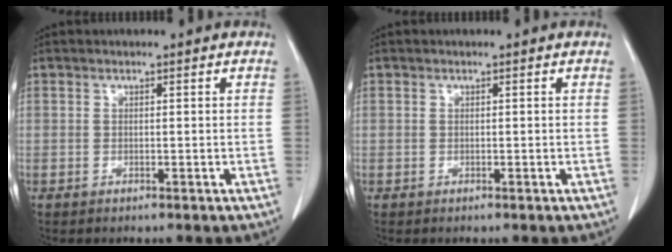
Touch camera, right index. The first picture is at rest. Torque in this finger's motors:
{"motor_torque": [0.04, 0.00, 0.03, 0.01]}